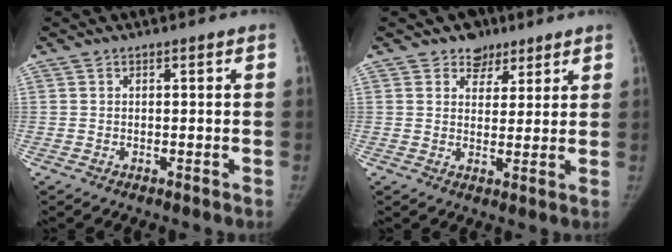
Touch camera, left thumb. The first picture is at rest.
{"total": 5.2, "force": [3.5, 3.8, 0.7], "torque": [0.017, -0.017, 0.051]}